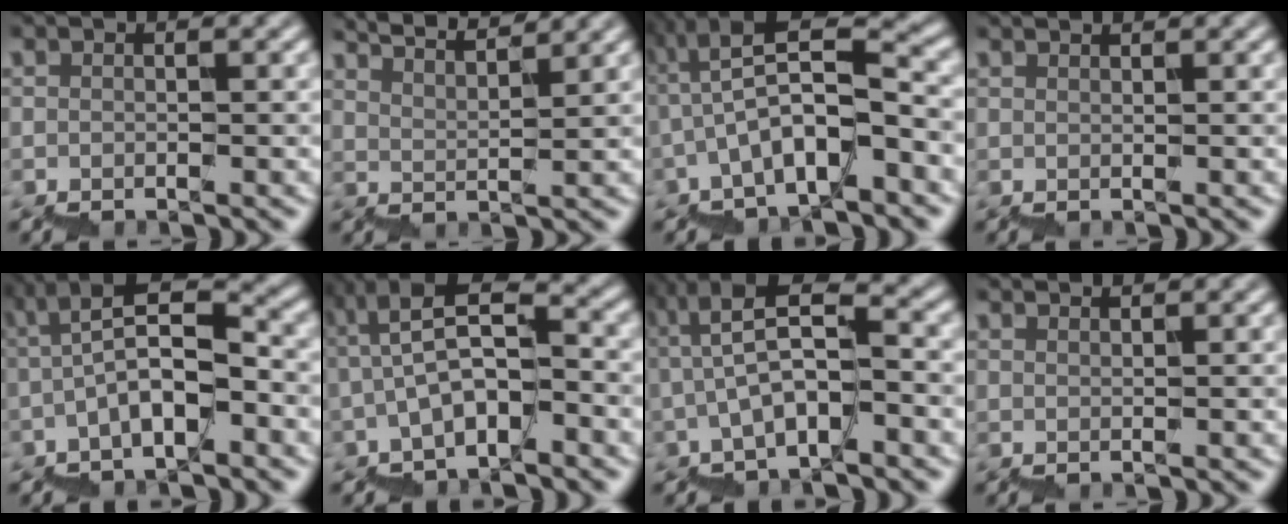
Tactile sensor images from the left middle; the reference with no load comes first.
{"total": 7.0, "force": [6.3, 1.4, 2.5], "torque": [-0.038, 0.040, 0.084]}
{"total": 6.7, "force": [-1.3, 2.0, 6.3], "torque": [-0.108, 0.029, -0.023]}
{"total": 0.6, "force": [0.5, 0.1, 0.3], "torque": [0.004, -0.001, 0.012]}
{"total": 5.3, "force": [-1.4, 1.6, 4.8], "torque": [-0.087, 0.028, -0.026]}
{"total": 4.7, "force": [-1.4, 1.5, 4.3], "torque": [-0.075, 0.026, -0.025]}
{"total": 5.1, "force": [-0.8, 1.2, 4.9], "torque": [-0.085, 0.028, -0.013]}
{"total": 1.3, "force": [1.1, 0.3, 0.6], "torque": [0.012, -0.003, 0.022]}